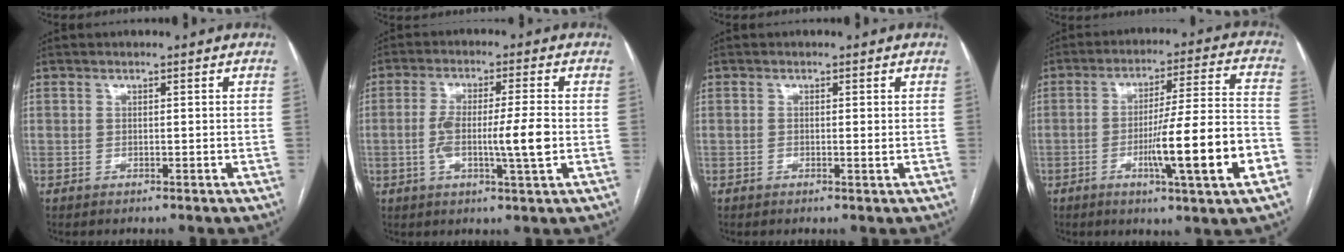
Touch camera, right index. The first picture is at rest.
{"total": 8.6, "force": [-1.3, 0.3, 8.5], "torque": [-0.155, 0.002, -0.024]}
{"total": 0.9, "force": [-0.1, 0.2, 0.9], "torque": [-0.014, -0.002, -0.002]}
{"total": 15.6, "force": [-5.3, -0.1, 14.7], "torque": [-0.237, -0.006, -0.081]}